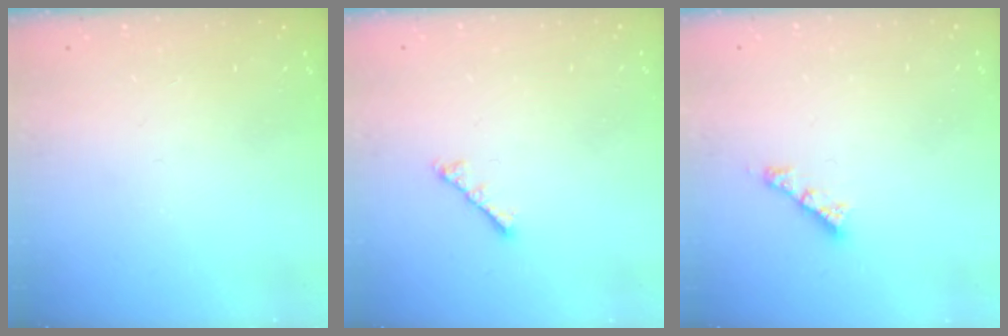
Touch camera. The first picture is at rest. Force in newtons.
{"total": 3.4, "press": 3.4, "slide": 0.6}
{"total": 3.4, "press": 3.3, "slide": 0.4}